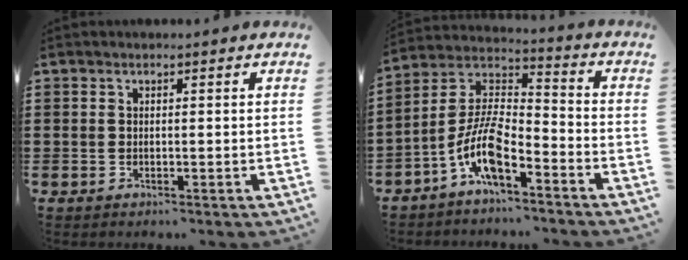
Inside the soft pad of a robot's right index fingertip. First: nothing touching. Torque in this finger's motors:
{"motor_torque": [2.14, 0.00, 1.05, 0.21]}